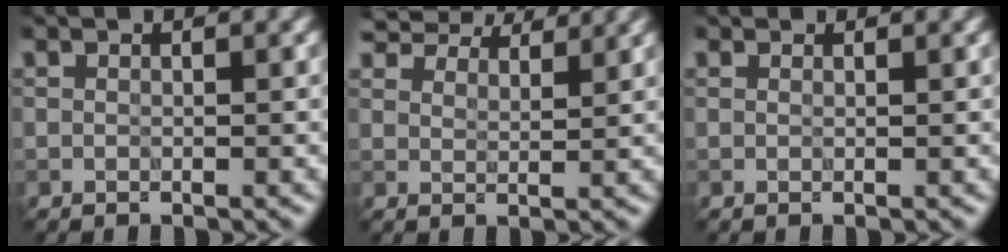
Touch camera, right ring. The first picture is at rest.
{"total": 7.6, "force": [6.9, 2.1, 2.5], "torque": [-0.063, 0.001, 0.114]}
{"total": 0.7, "force": [0.6, 0.2, 0.1], "torque": [-0.004, -0.004, 0.004]}